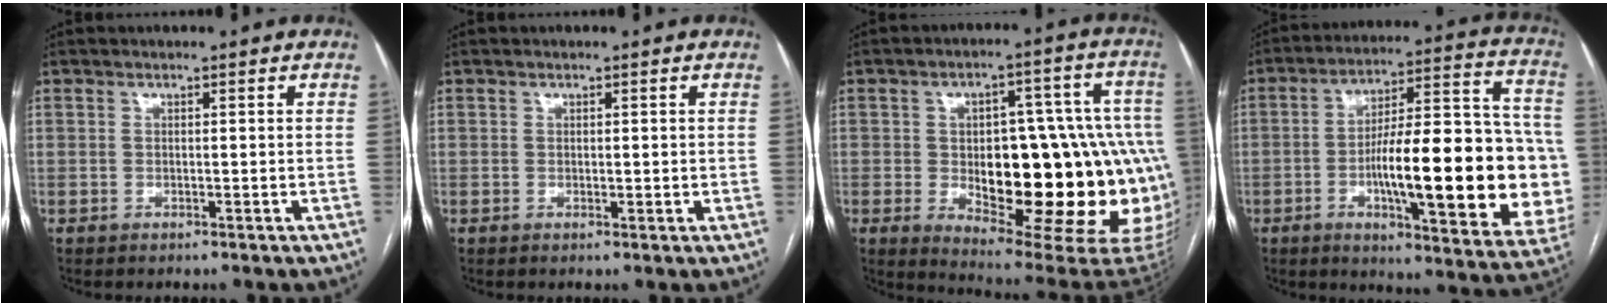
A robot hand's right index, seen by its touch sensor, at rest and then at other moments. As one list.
[{"total": 0.7, "force": [0.2, 0.5, 0.4], "torque": [-0.004, 0.000, 0.005]}, {"total": 28.5, "force": [-3.2, 10.0, 26.5], "torque": [-0.281, 0.031, -0.010]}, {"total": 26.1, "force": [-4.4, 5.8, 25.1], "torque": [-0.303, 0.022, -0.051]}]